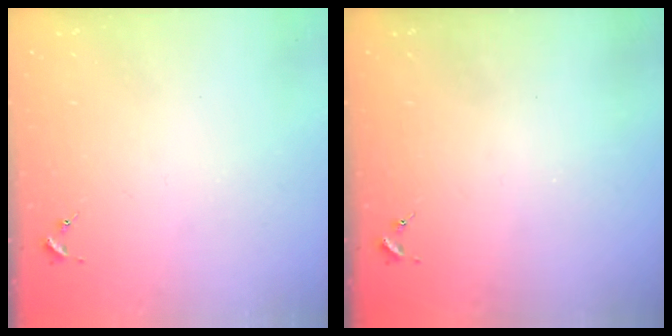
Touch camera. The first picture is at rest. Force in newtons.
{"total": 0.0}